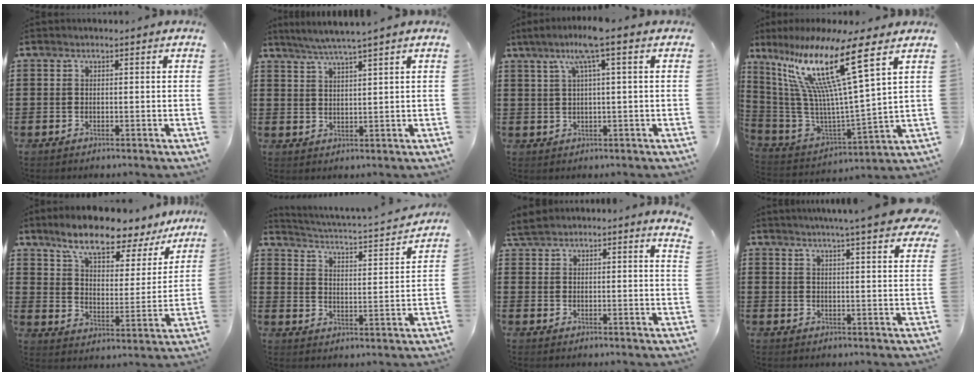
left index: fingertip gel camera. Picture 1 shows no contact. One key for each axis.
{"total": 3.7, "fx": 3.2, "fy": -0.7, "fz": 1.8, "tx": -0.041, "ty": -0.008, "tz": 0.057}
{"total": 6.6, "fx": 2.8, "fy": -0.1, "fz": 5.9, "tx": -0.120, "ty": 0.005, "tz": 0.047}
{"total": 17.9, "fx": 9.6, "fy": 1.9, "fz": 15.0, "tx": -0.338, "ty": -0.059, "tz": 0.142}
{"total": 9.3, "fx": 7.8, "fy": 2.0, "fz": 4.8, "tx": -0.109, "ty": -0.046, "tz": 0.128}
{"total": 2.1, "fx": 1.9, "fy": -0.1, "fz": 0.9, "tx": -0.035, "ty": -0.028, "tz": 0.019}
{"total": 4.8, "fx": 4.7, "fy": -0.1, "fz": 1.0, "tx": -0.038, "ty": -0.013, "tz": 0.088}
{"total": 6.1, "fx": 5.4, "fy": -0.4, "fz": 2.9, "tx": -0.060, "ty": -0.025, "tz": 0.090}